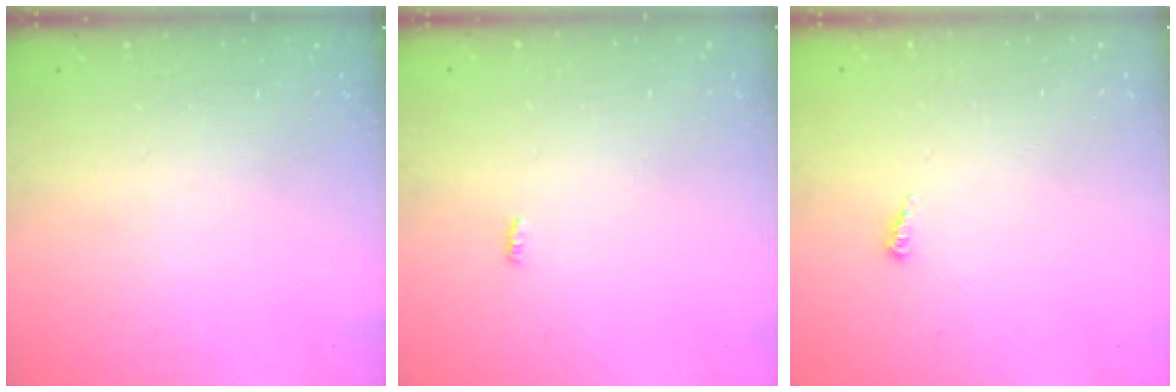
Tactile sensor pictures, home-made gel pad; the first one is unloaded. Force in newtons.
{"total": 2.3, "press": 2.1, "slide": 0.8}
{"total": 3.9, "press": 3.9, "slide": 0.2}